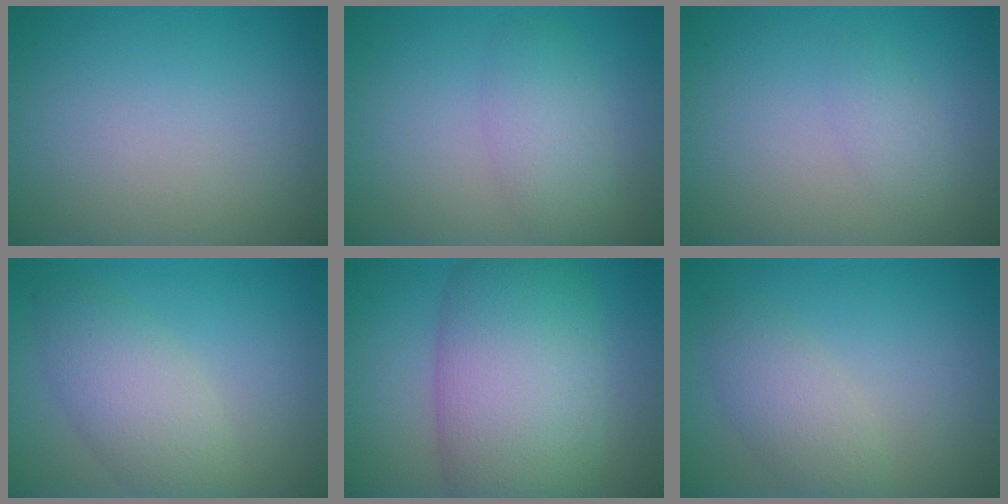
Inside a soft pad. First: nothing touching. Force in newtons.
{"total": 3.0, "press": 3.0, "slide": 0.2}
{"total": 1.3, "press": 1.3, "slide": 0.1}
{"total": 4.3, "press": 4.3, "slide": 0.3}
{"total": 11.3, "press": 11.3, "slide": 0.3}
{"total": 2.9, "press": 2.9, "slide": 0.1}